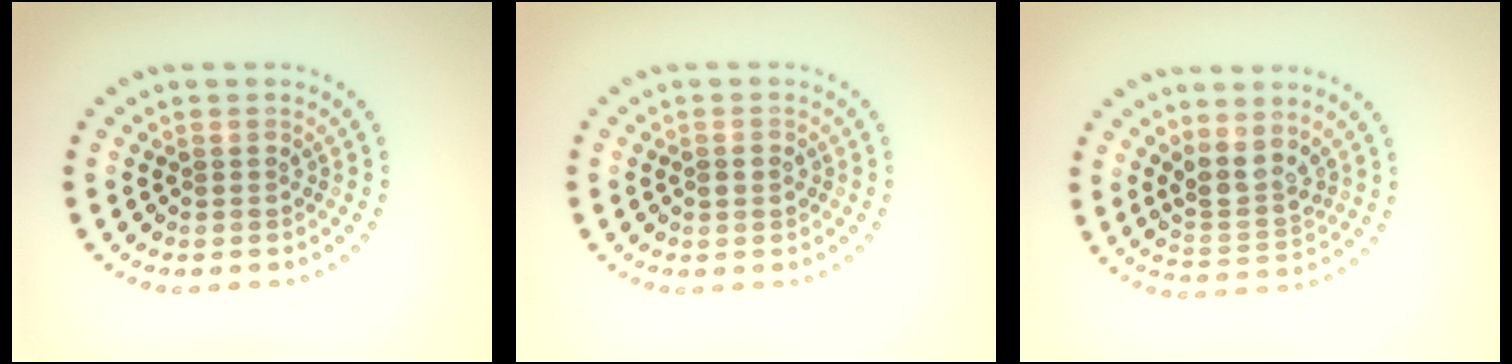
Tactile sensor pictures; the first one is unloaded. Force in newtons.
{"total": 1.3, "press": 1.3, "slide": 0.2}
{"total": 3.0, "press": 2.4, "slide": 1.8}